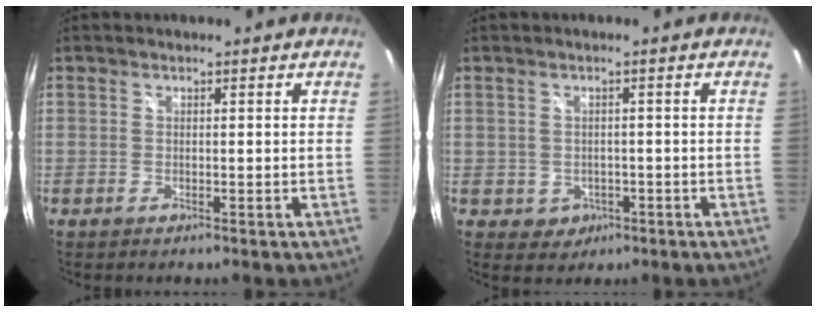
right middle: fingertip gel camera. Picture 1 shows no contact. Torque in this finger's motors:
{"motor_torque": [0.02, -0.20, 0.14, 0.02]}